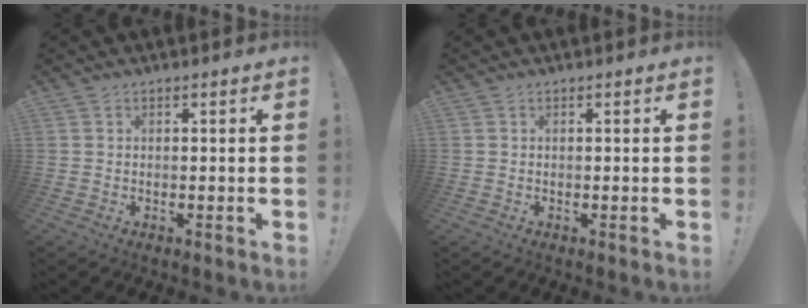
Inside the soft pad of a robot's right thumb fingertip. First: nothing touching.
{"total": 0.0}